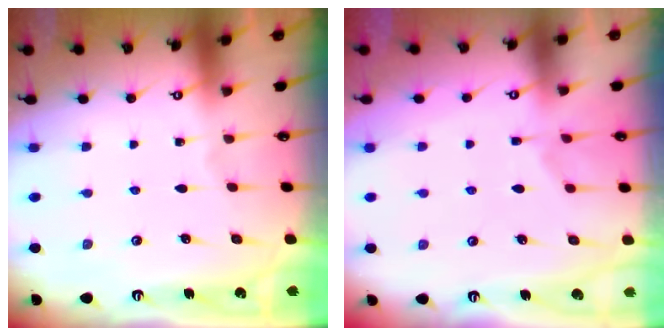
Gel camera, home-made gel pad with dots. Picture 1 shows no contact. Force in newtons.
{"total": 1.3, "press": 0.5, "slide": 1.2}